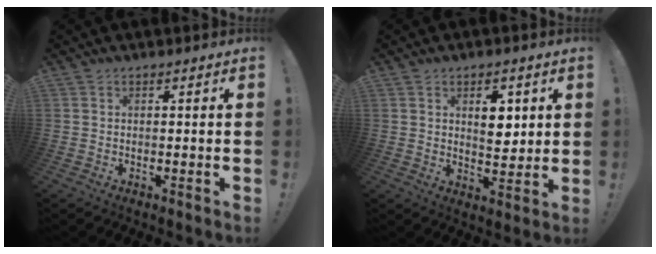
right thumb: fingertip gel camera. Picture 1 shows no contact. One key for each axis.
{"total": 7.0, "fx": 2.7, "fy": 4.5, "fz": 4.6, "tx": -0.046, "ty": -0.014, "tz": 0.040}